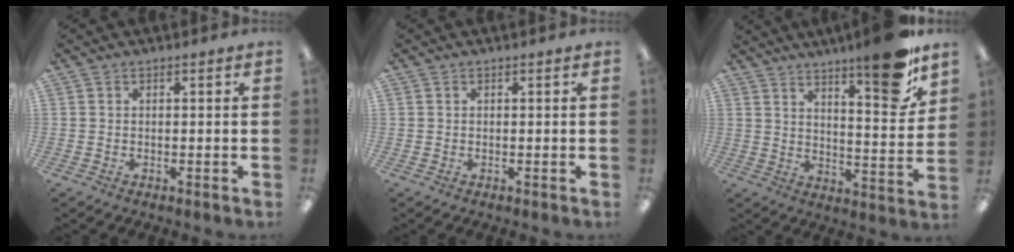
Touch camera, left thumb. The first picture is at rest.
{"total": 0.0}
{"total": 14.5, "force": [10.7, 2.8, 9.4], "torque": [-0.128, -0.074, 0.169]}